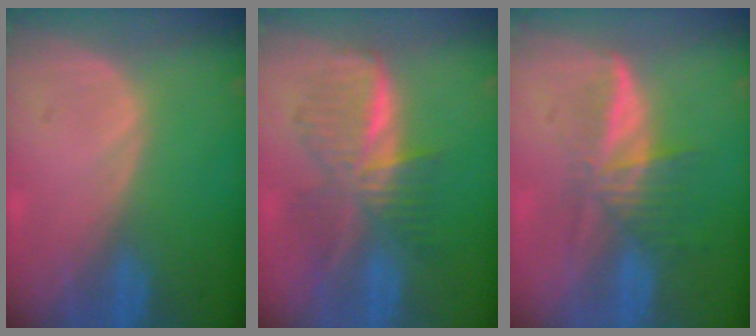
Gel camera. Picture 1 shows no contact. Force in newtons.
{"total": 7.7, "press": 7.7, "slide": 0.3}
{"total": 5.8, "press": 5.3, "slide": 2.5}